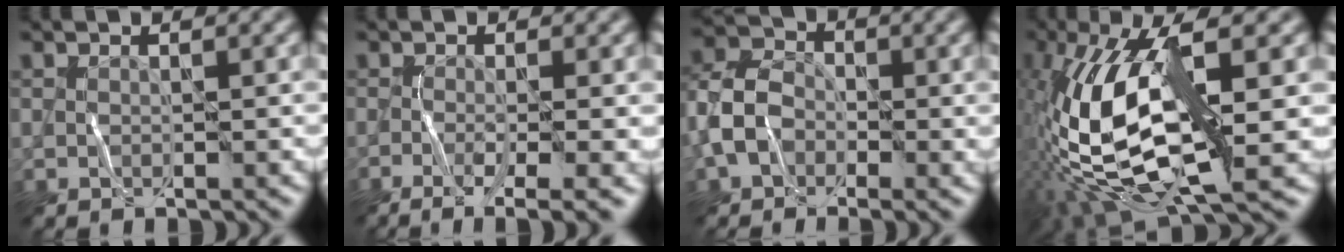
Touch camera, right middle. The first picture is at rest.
{"total": 4.4, "force": [-2.2, 0.8, 3.8], "torque": [-0.061, 0.000, -0.023]}
{"total": 4.7, "force": [-1.7, 3.3, 2.9], "torque": [-0.074, 0.018, -0.036]}
{"total": 13.8, "force": [-0.8, 5.4, 12.6], "torque": [-0.279, 0.006, -0.004]}